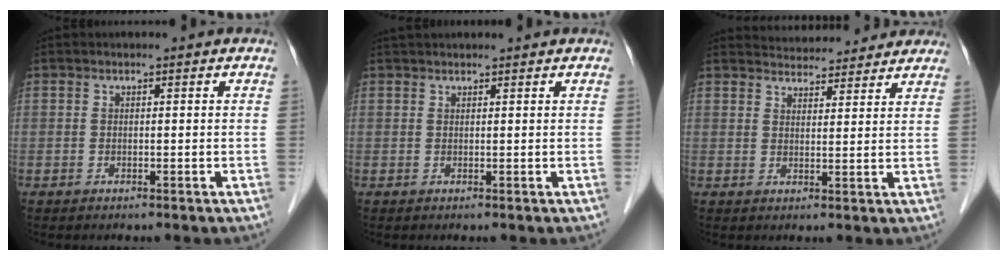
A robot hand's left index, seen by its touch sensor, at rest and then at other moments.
{"total": 3.7, "force": [3.5, 0.2, 1.2], "torque": [-0.012, 0.037, 0.051]}
{"total": 9.8, "force": [9.3, 2.2, 2.0], "torque": [-0.020, 0.020, 0.117]}